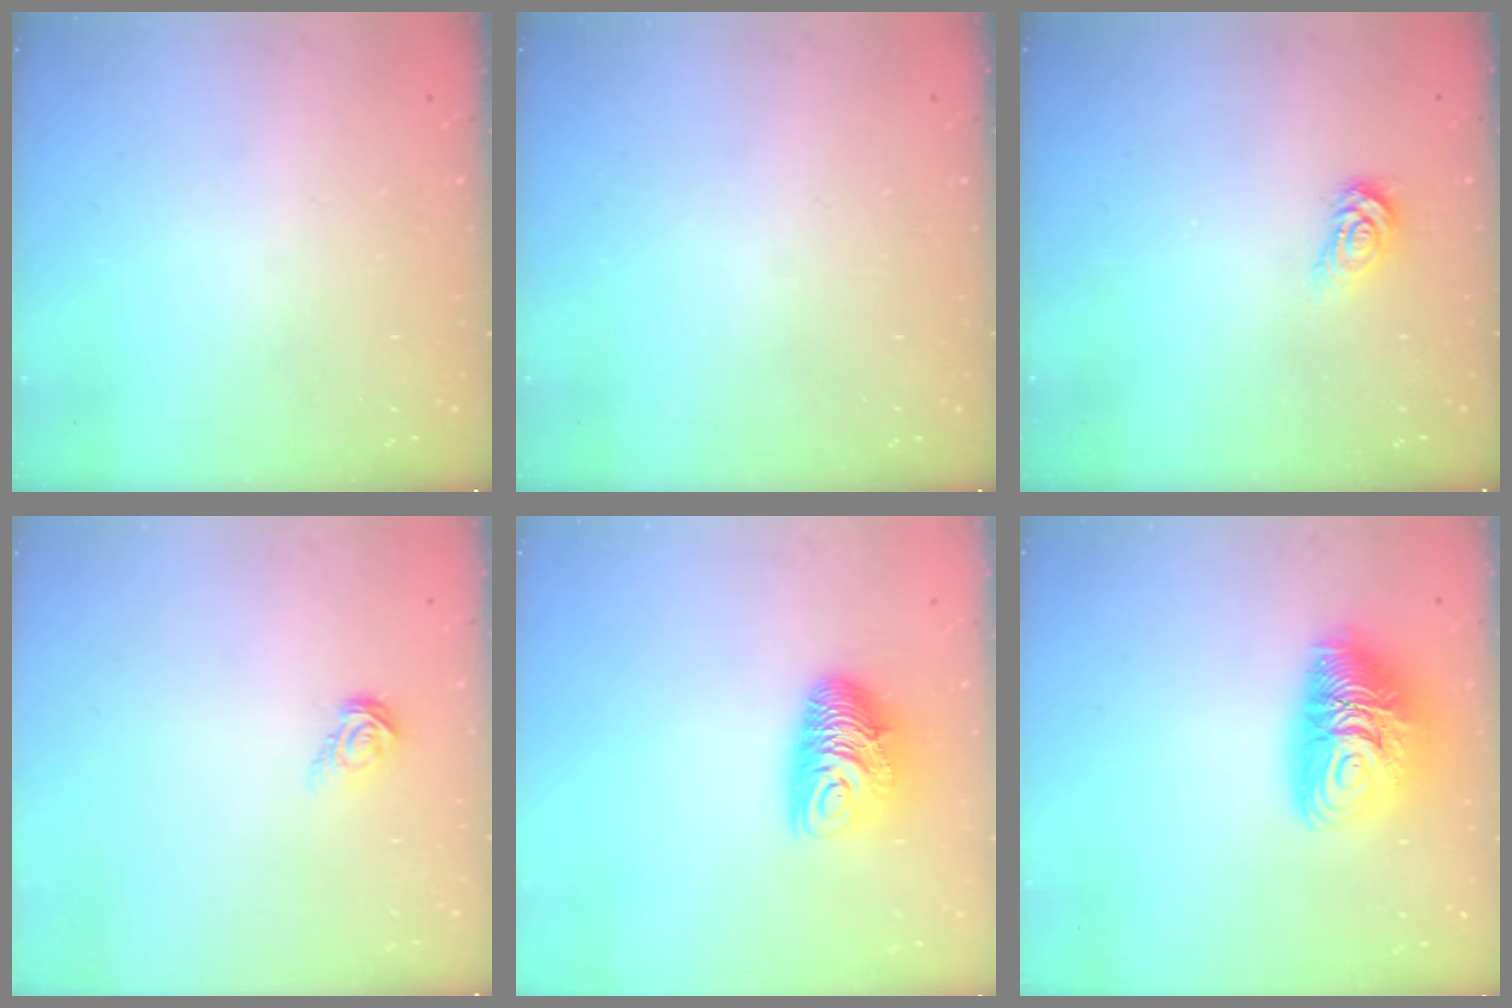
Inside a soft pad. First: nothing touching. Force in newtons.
{"total": 0.0}
{"total": 4.0, "press": 3.9, "slide": 0.2}
{"total": 5.1, "press": 5.1, "slide": 0.3}
{"total": 10.5, "press": 10.5, "slide": 0.6}
{"total": 13.7, "press": 13.7, "slide": 1.1}